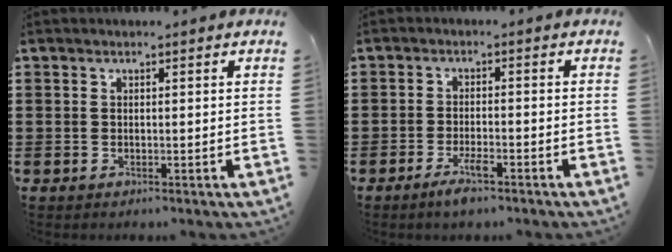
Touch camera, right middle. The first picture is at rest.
{"total": 3.6, "force": [-2.2, 0.7, 2.8], "torque": [-0.051, -0.001, -0.039]}